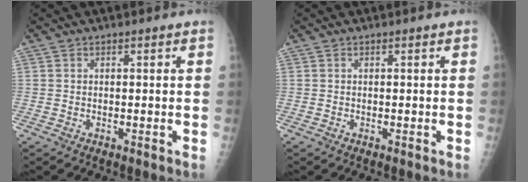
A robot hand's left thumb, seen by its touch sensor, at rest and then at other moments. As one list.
[{"total": 0.0}]